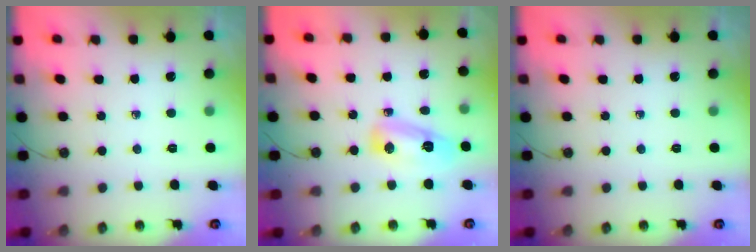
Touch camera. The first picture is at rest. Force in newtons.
{"total": 9.9, "press": 8.7, "slide": 4.7}
{"total": 0.0}